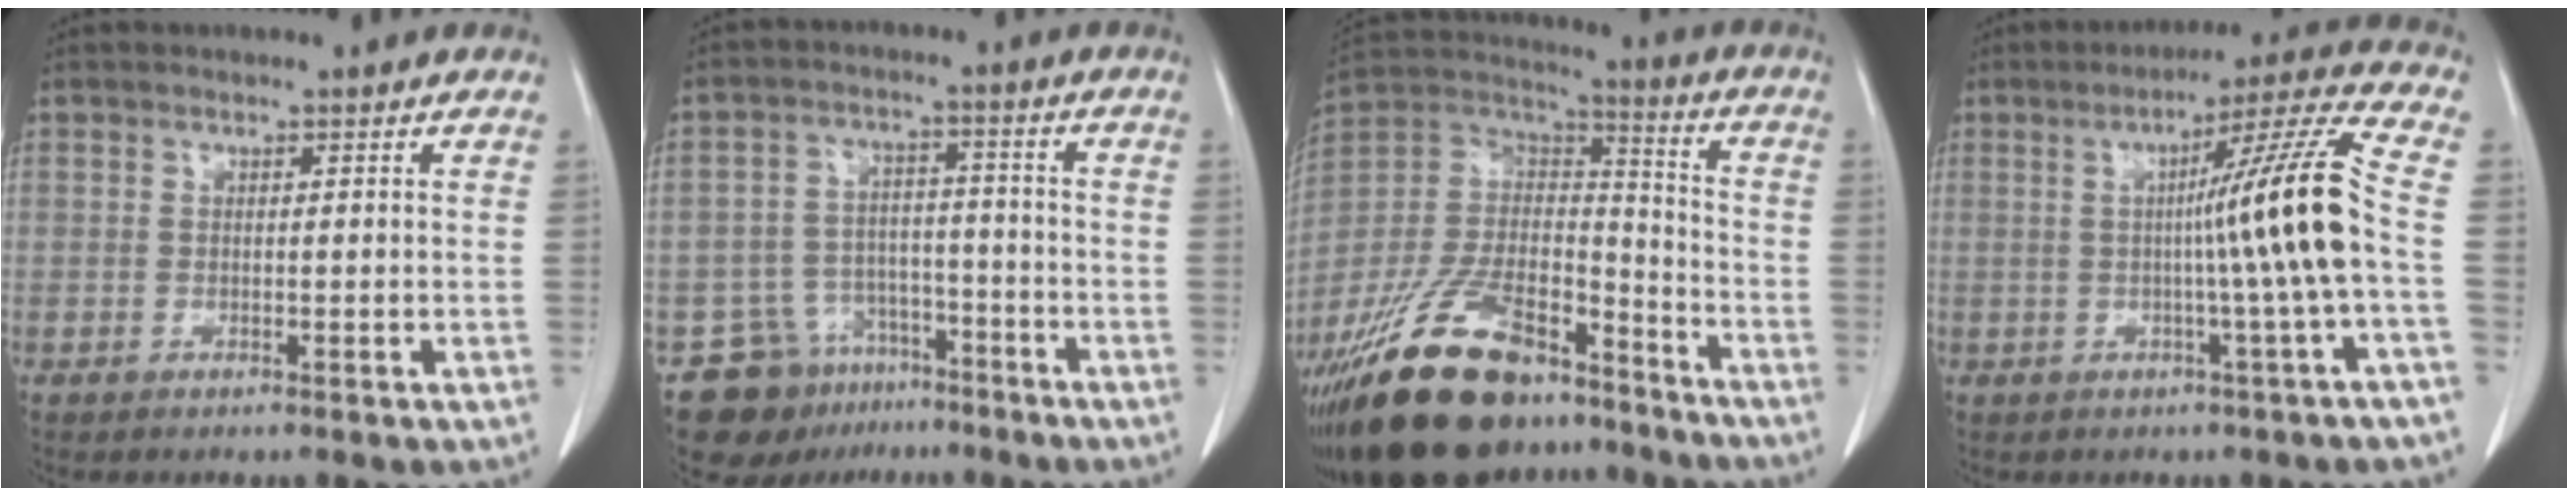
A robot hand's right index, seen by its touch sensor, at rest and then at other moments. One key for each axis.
{"total": 9.9, "fx": -6.7, "fy": 6.9, "fz": 2.1, "tx": -0.035, "ty": 0.032, "tz": -0.099}
{"total": 26.6, "fx": -19.0, "fy": 11.1, "fz": 15.0, "tx": -0.332, "ty": -0.009, "tz": -0.335}
{"total": 12.4, "fx": -0.8, "fy": -2.7, "fz": 12.0, "tx": -0.175, "ty": 0.006, "tz": -0.010}